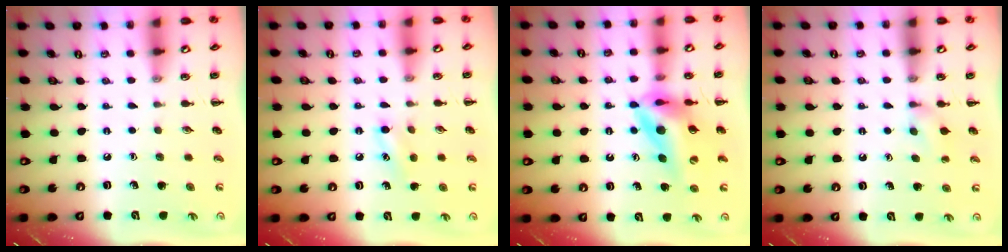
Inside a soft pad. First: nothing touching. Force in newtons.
{"total": 4.3, "press": 4.1, "slide": 1.3}
{"total": 12.8, "press": 12.0, "slide": 4.2}
{"total": 5.4, "press": 5.1, "slide": 1.7}